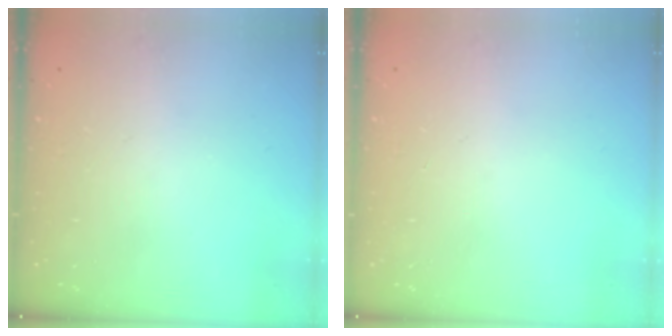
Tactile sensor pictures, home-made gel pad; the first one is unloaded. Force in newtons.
{"total": 0.0}